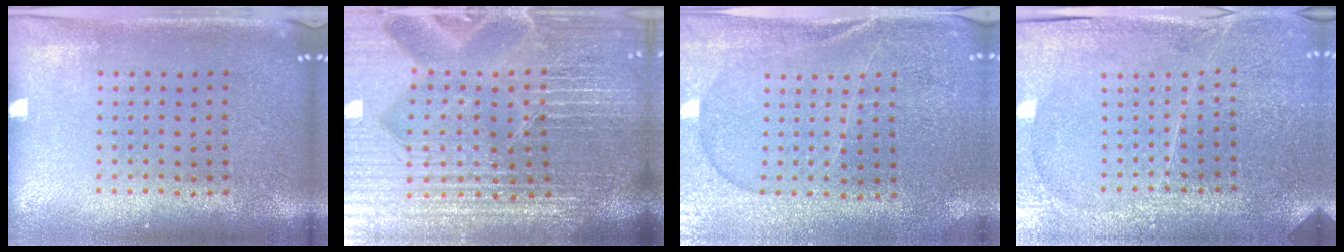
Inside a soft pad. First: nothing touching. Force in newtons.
{"total": 7.0, "press": 6.2, "slide": 3.4}
{"total": 1.1, "press": 1.1, "slide": 0.4}
{"total": 3.8, "press": 3.5, "slide": 1.5}